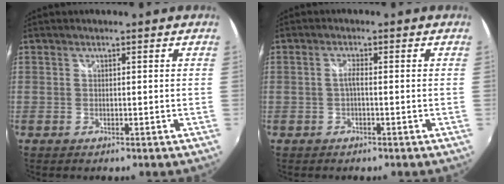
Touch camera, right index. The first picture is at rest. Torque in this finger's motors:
{"motor_torque": [0.44, -0.09, 0.15, 0.05]}